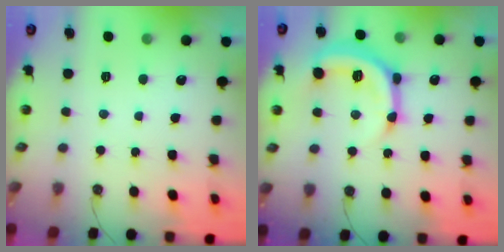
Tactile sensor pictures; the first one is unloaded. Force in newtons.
{"total": 16.3, "press": 16.3, "slide": 0.1}